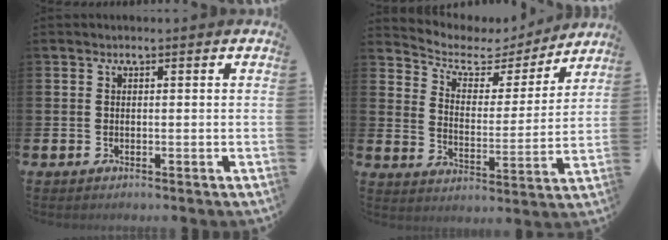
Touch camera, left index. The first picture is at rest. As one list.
[{"total": 5.4, "force": [4.5, 2.6, 1.5], "torque": [-0.049, -0.038, 0.069]}]